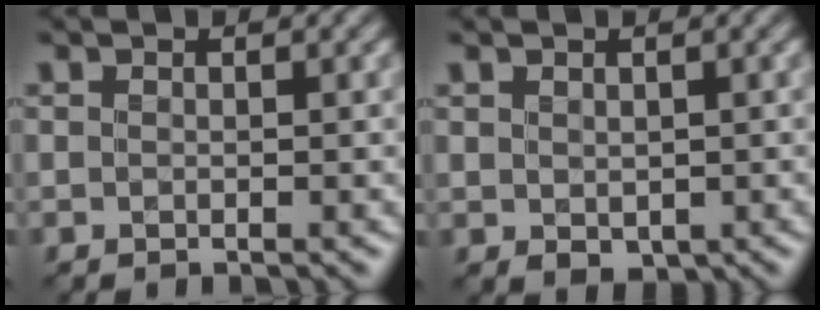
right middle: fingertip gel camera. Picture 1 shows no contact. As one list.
[{"total": 1.2, "force": [0.2, 1.0, 0.7], "torque": [-0.012, -0.004, 0.007]}]